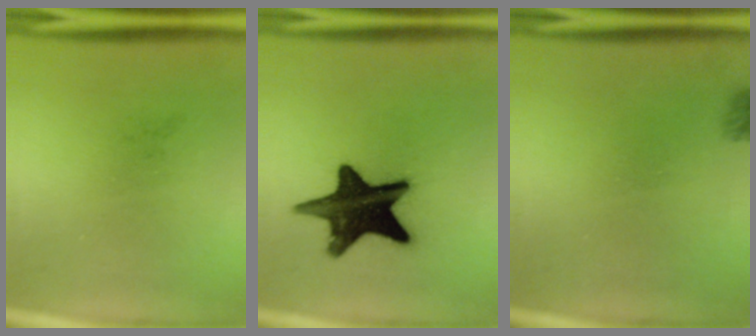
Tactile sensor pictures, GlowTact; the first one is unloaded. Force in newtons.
{"total": 16.8}
{"total": 1.6}